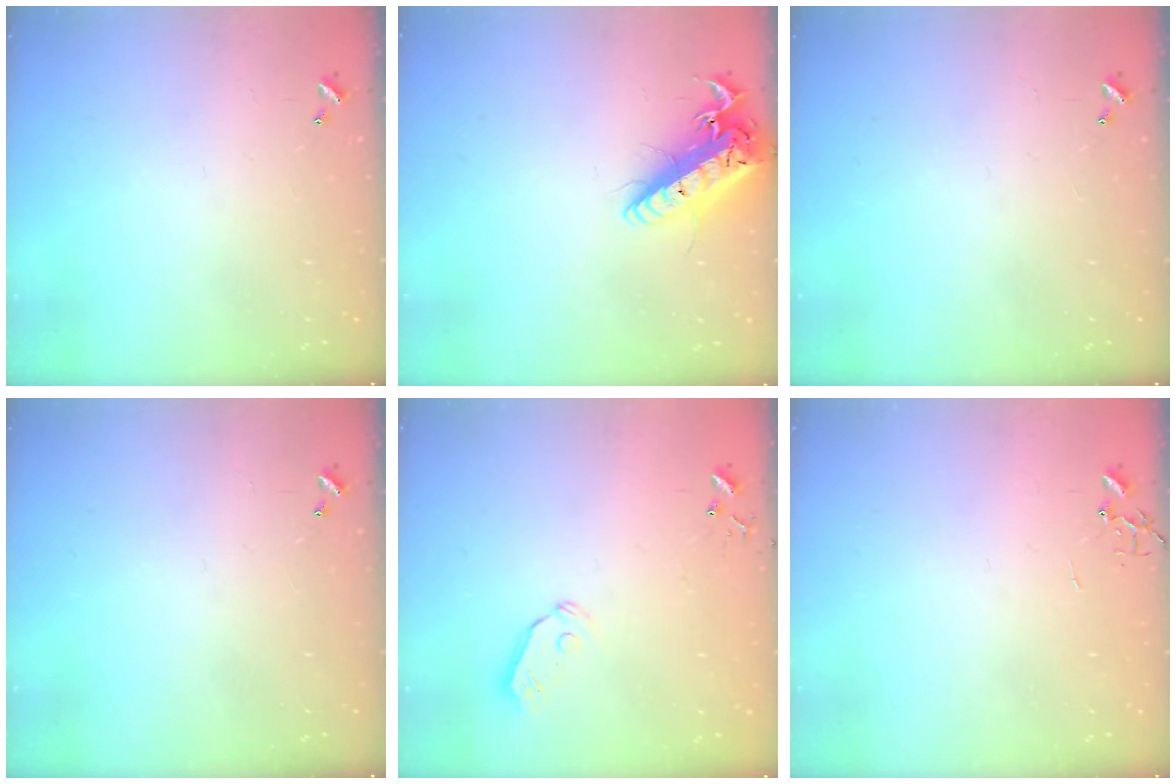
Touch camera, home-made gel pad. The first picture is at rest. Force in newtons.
{"total": 19.7, "press": 19.5, "slide": 2.7}
{"total": 0.0}
{"total": 0.0}
{"total": 4.4, "press": 4.3, "slide": 0.5}
{"total": 0.0}